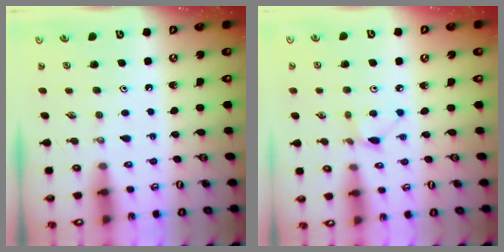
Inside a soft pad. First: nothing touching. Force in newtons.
{"total": 3.0, "press": 3.0, "slide": 0.4}